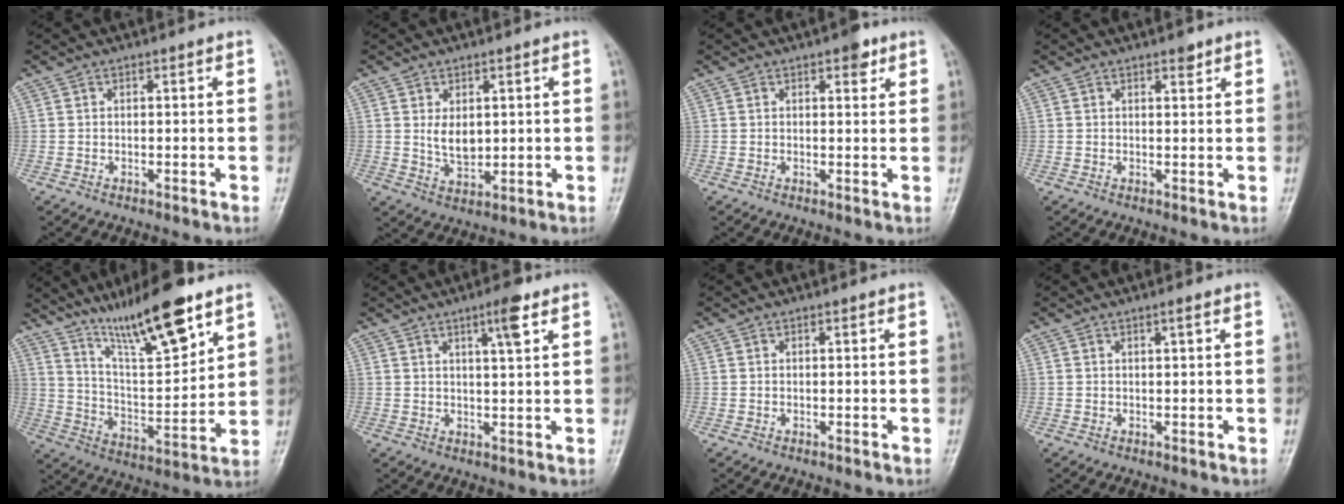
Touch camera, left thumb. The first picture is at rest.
{"total": 4.9, "force": [1.1, 3.0, 3.7], "torque": [-0.050, -0.015, 0.028]}
{"total": 3.1, "force": [1.8, 1.4, 2.1], "torque": [-0.015, -0.005, 0.021]}
{"total": 1.6, "force": [1.2, 0.7, 0.9], "torque": [-0.006, -0.006, 0.015]}
{"total": 17.6, "force": [11.9, 3.7, 12.4], "torque": [-0.188, -0.063, 0.216]}
{"total": 5.0, "force": [2.8, 0.7, 4.0], "torque": [-0.061, -0.013, 0.044]}
{"total": 0.0}
{"total": 0.9, "force": [0.5, 0.0, 0.8], "torque": [-0.012, -0.001, 0.008]}